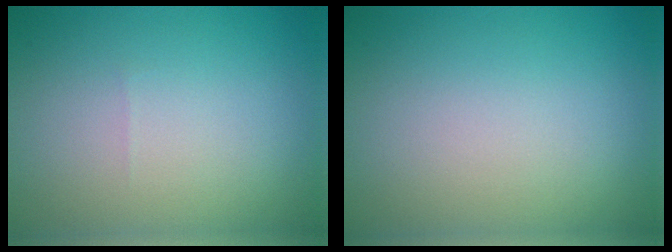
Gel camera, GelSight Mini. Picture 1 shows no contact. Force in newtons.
{"total": 0.0}